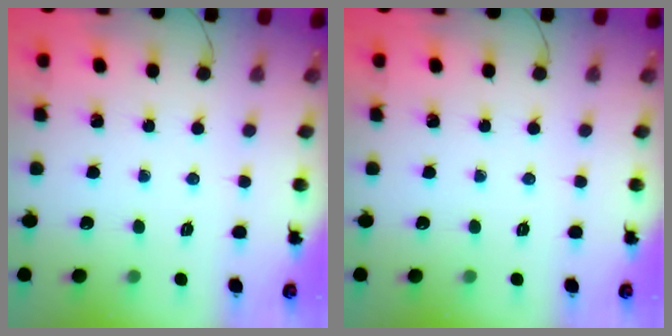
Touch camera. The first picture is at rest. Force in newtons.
{"total": 0.0}